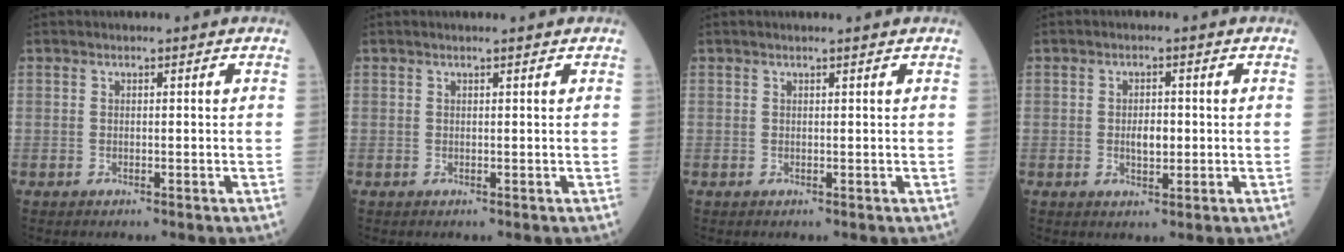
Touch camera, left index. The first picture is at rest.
{"total": 1.4, "force": [1.2, -0.2, 0.7], "torque": [-0.011, 0.005, 0.018]}
{"total": 1.6, "force": [1.4, -0.2, 0.8], "torque": [-0.011, 0.007, 0.021]}
{"total": 2.9, "force": [-0.2, 1.4, 2.6], "torque": [-0.046, 0.002, -0.001]}